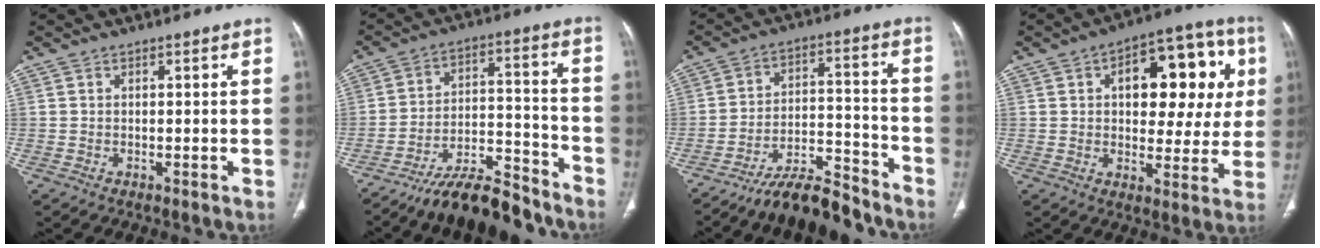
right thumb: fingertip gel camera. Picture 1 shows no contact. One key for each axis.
{"total": 13.2, "fx": -11.6, "fy": 3.8, "fz": 5.0, "tx": -0.066, "ty": 0.095, "tz": -0.194}
{"total": 11.0, "fx": -10.0, "fy": 2.8, "fz": 3.6, "tx": -0.047, "ty": 0.090, "tz": -0.171}
{"total": 19.6, "fx": 4.8, "fy": 10.4, "fz": 15.9, "tx": -0.154, "ty": 0.016, "tz": 0.059}